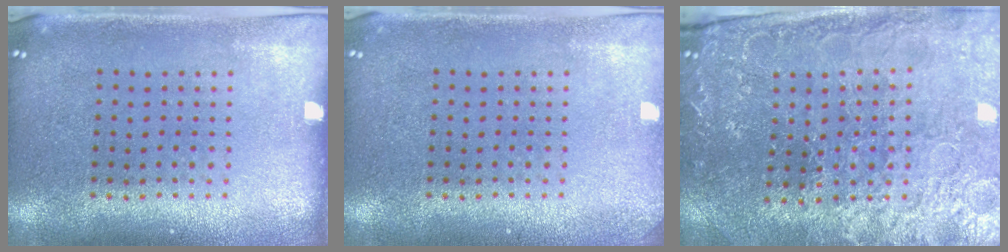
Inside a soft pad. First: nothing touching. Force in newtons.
{"total": 1.0, "press": 1.0, "slide": 0.1}
{"total": 3.1, "press": 3.1, "slide": 0.4}